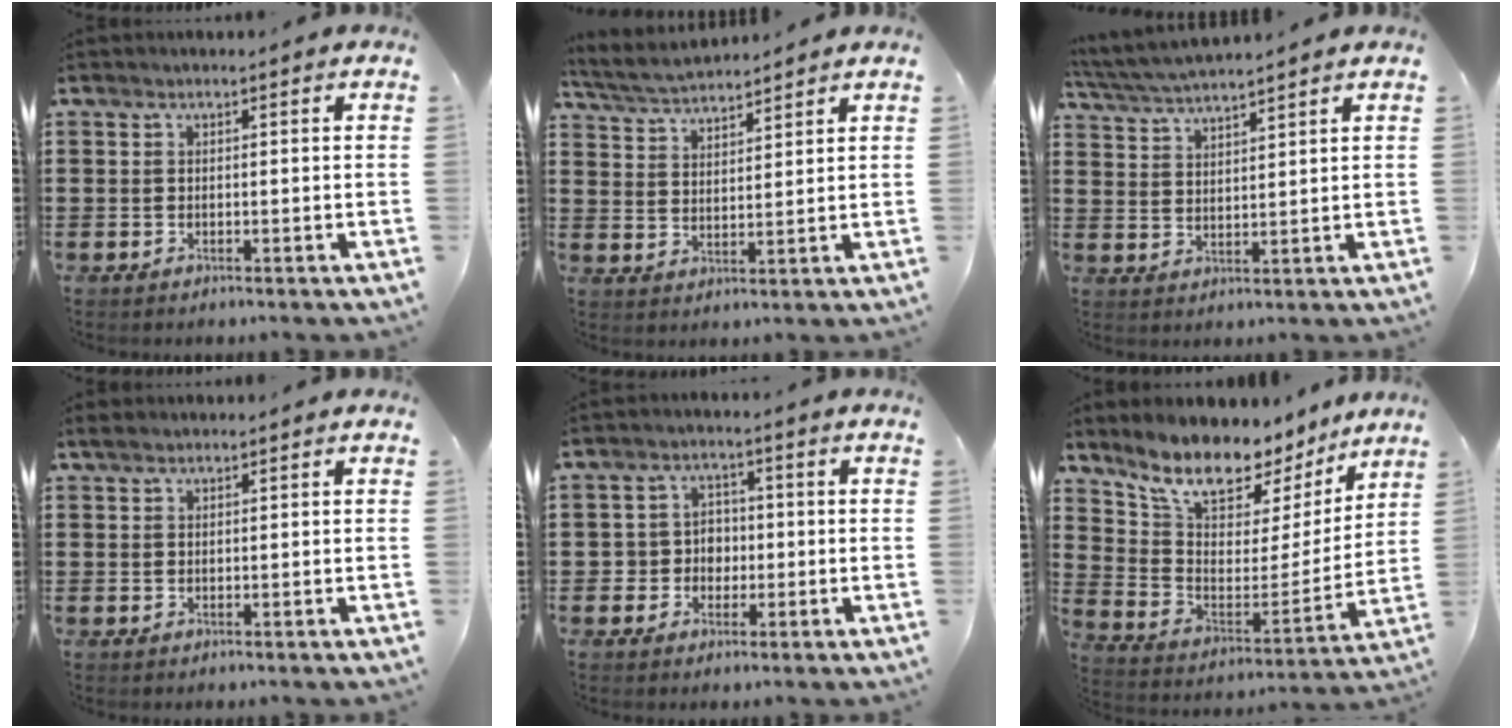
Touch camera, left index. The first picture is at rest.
{"total": 4.3, "force": [4.2, 0.3, 0.8], "torque": [-0.033, -0.016, 0.074]}
{"total": 4.2, "force": [4.1, -0.2, 1.0], "torque": [-0.034, -0.018, 0.073]}
{"total": 1.0, "force": [0.7, 0.4, 0.5], "torque": [-0.013, 0.003, 0.014]}
{"total": 3.6, "force": [-0.6, 3.4, 1.1], "torque": [-0.036, 0.007, -0.017]}
{"total": 10.2, "force": [9.0, 3.2, 3.5], "torque": [-0.094, -0.070, 0.156]}